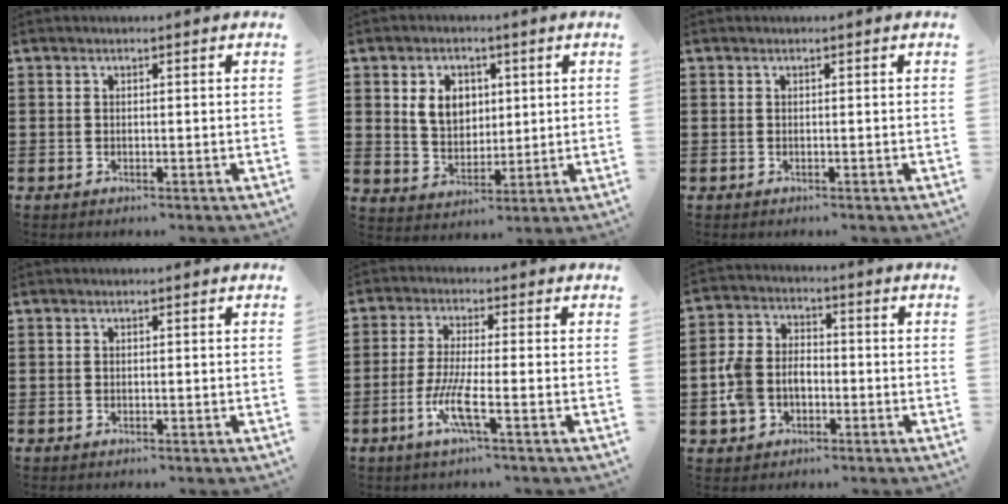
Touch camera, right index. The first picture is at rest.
{"total": 6.2, "force": [1.7, 4.8, 3.5], "torque": [-0.079, 0.013, 0.027]}
{"total": 0.0}
{"total": 0.0}
{"total": 6.4, "force": [-2.5, 0.6, 5.9], "torque": [-0.124, -0.013, -0.051]}
{"total": 6.2, "force": [-1.7, 4.8, 3.6], "torque": [-0.104, 0.006, -0.040]}